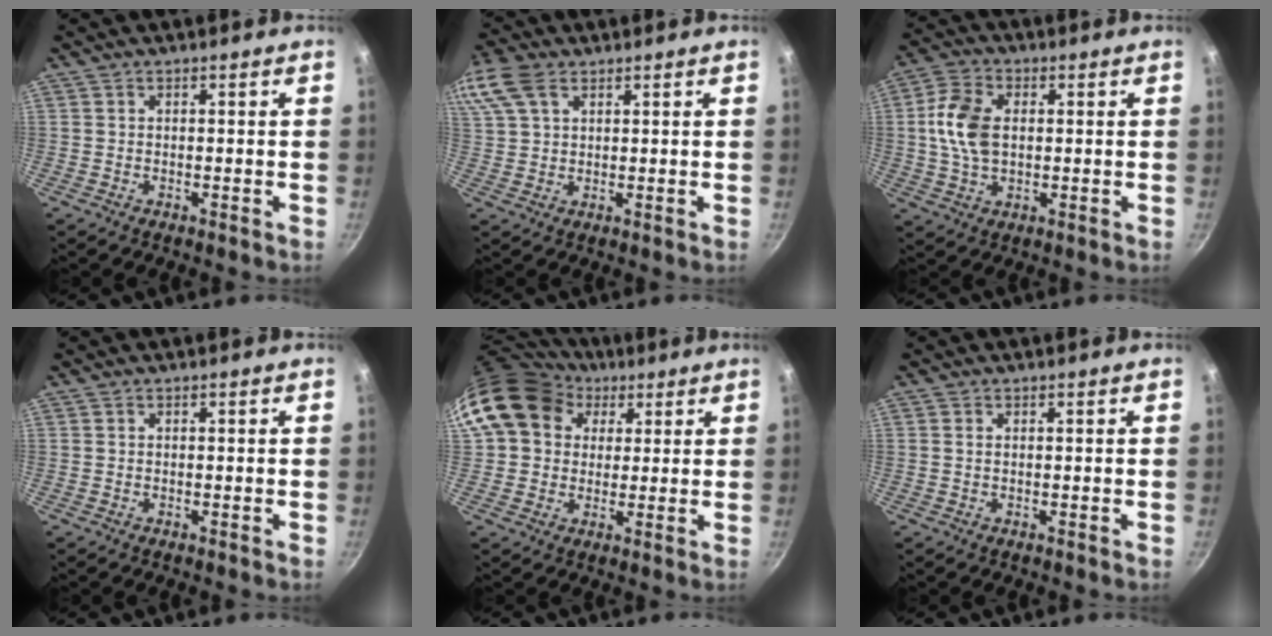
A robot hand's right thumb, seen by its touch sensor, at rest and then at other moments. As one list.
[{"total": 11.9, "force": [5.9, 7.3, 7.2], "torque": [-0.168, 0.033, 0.119]}, {"total": 10.3, "force": [0.9, 6.7, 7.8], "torque": [-0.141, 0.012, 0.010]}, {"total": 0.0}, {"total": 14.7, "force": [6.3, 11.7, 6.4], "torque": [-0.095, 0.007, 0.104]}, {"total": 0.6, "force": [0.1, 0.4, 0.5], "torque": [-0.009, 0.001, 0.001]}]